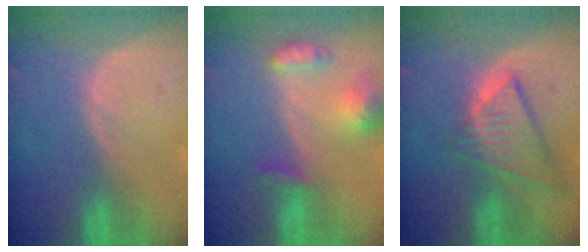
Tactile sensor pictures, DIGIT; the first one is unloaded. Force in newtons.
{"total": 6.5, "press": 6.3, "slide": 1.8}
{"total": 8.7, "press": 7.5, "slide": 4.3}